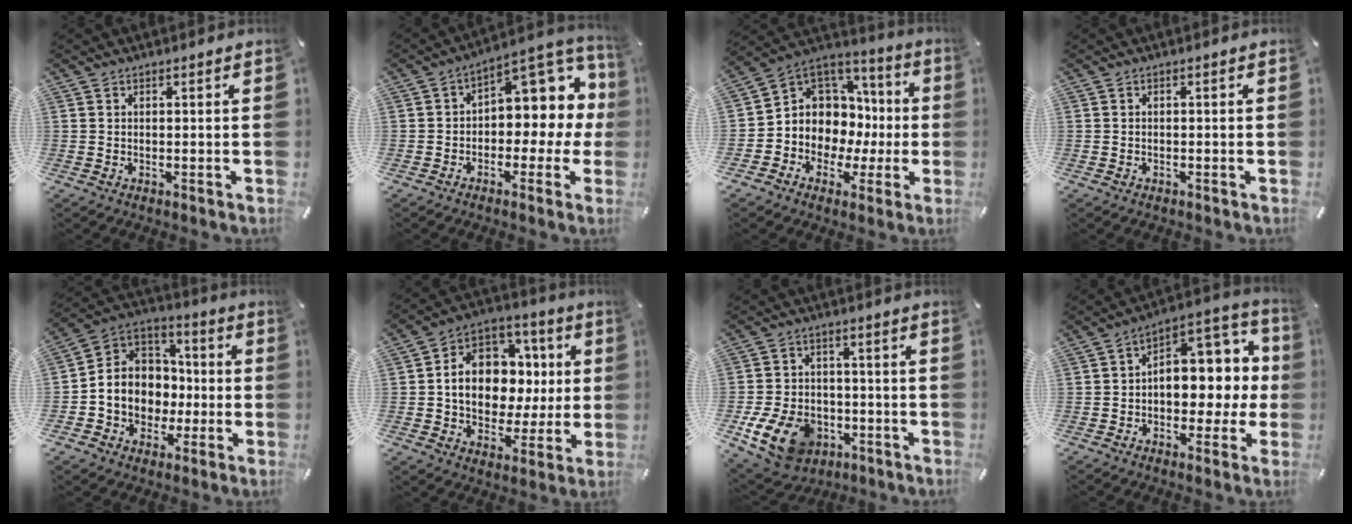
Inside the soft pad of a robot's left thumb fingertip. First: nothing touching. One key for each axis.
{"total": 10.4, "fx": 3.3, "fy": 6.7, "fz": 7.3, "tx": -0.088, "ty": -0.033, "tz": 0.055}
{"total": 7.9, "fx": 0.1, "fy": 7.9, "fz": 0.7, "tx": -0.021, "ty": -0.039, "tz": 0.017}
{"total": 0.7, "fx": -0.5, "fy": 0.5, "fz": 0.3, "tx": -0.004, "ty": 0.002, "tz": -0.011}
{"total": 10.5, "fx": -2.3, "fy": 10.0, "fz": 2.2, "tx": -0.058, "ty": 0.000, "tz": -0.036}
{"total": 14.1, "fx": 0.2, "fy": 11.8, "fz": 7.7, "tx": -0.139, "ty": -0.011, "tz": 0.012}
{"total": 13.3, "fx": -6.0, "fy": 9.5, "fz": 7.1, "tx": -0.130, "ty": 0.038, "tz": -0.102}
{"total": 11.1, "fx": 1.4, "fy": 8.4, "fz": 7.2, "tx": -0.071, "ty": -0.025, "tz": 0.026}